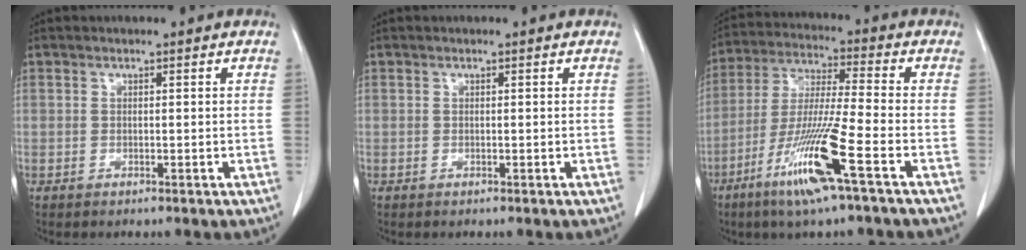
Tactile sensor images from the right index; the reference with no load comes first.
{"total": 0.0}
{"total": 13.5, "force": [-6.6, -0.6, 11.8], "torque": [-0.240, -0.027, -0.126]}